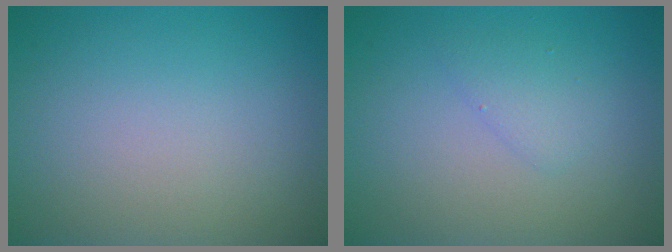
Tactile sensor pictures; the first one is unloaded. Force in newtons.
{"total": 1.5, "press": 1.5, "slide": 0.1}